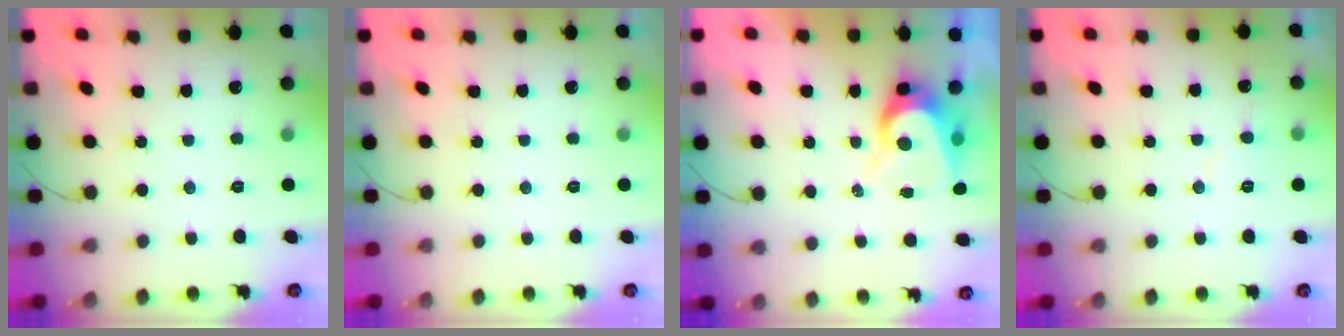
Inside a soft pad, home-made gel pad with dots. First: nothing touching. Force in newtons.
{"total": 0.0}
{"total": 7.5, "press": 7.4, "slide": 0.8}
{"total": 3.5, "press": 3.4, "slide": 0.3}